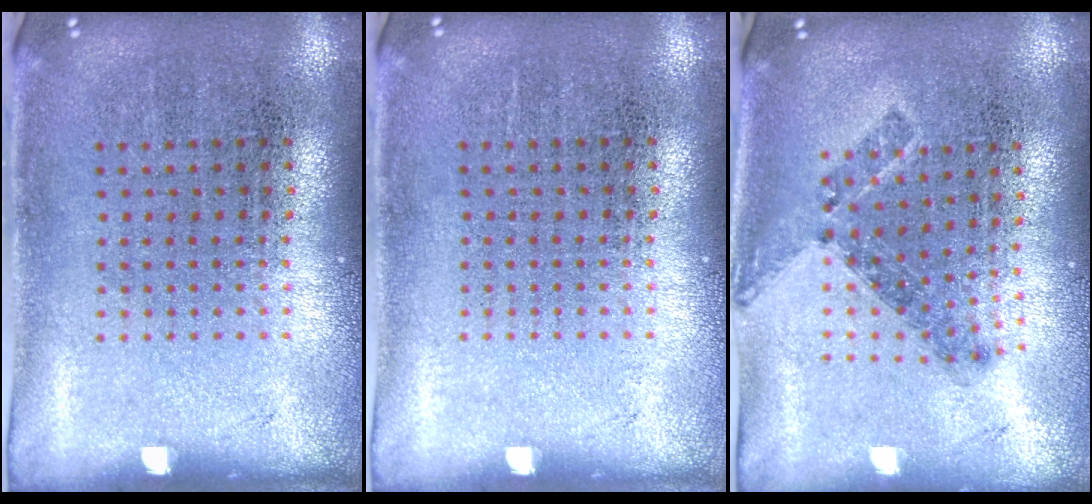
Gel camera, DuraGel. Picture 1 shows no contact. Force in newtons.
{"total": 0.0}
{"total": 0.8, "press": 0.7, "slide": 0.5}